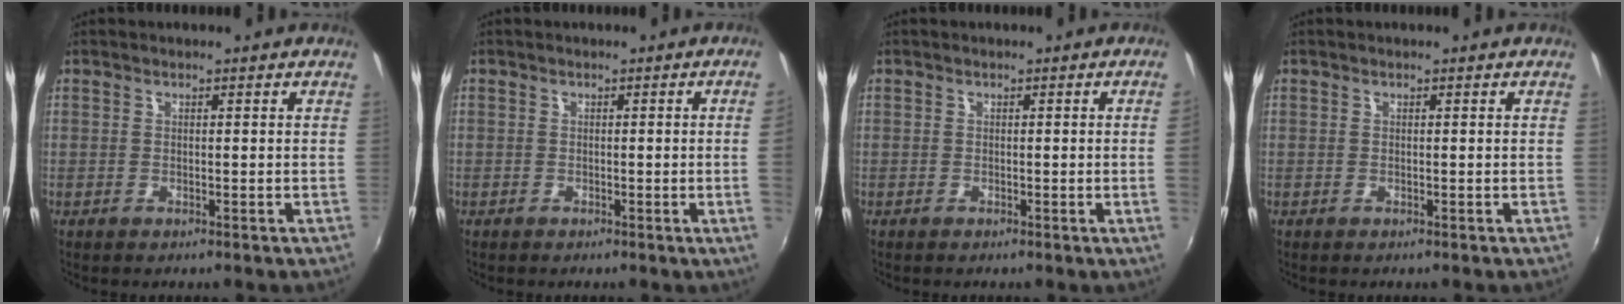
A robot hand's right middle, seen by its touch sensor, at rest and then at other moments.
{"total": 2.1, "force": [-0.1, -1.3, 1.7], "torque": [-0.024, -0.012, 0.002]}
{"total": 1.8, "force": [0.0, -1.1, 1.4], "torque": [-0.012, -0.014, 0.002]}
{"total": 0.0}